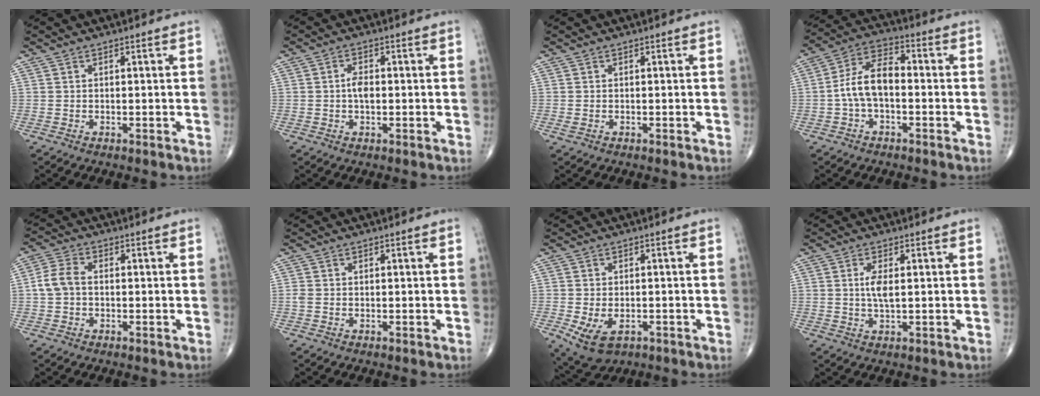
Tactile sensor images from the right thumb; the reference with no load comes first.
{"total": 2.9, "force": [-0.2, 1.6, 2.4], "torque": [-0.042, 0.004, -0.008]}
{"total": 0.7, "force": [-0.1, 0.5, 0.5], "torque": [-0.016, 0.004, 0.001]}
{"total": 9.2, "force": [-1.2, 5.0, 7.6], "torque": [-0.142, 0.037, -0.033]}
{"total": 4.9, "force": [-0.2, 3.5, 3.5], "torque": [-0.075, 0.016, -0.011]}
{"total": 0.8, "force": [0.0, 0.6, 0.5], "torque": [-0.018, 0.002, -0.001]}
{"total": 7.0, "force": [-2.4, 4.3, 4.9], "torque": [-0.088, -0.001, -0.029]}
{"total": 3.5, "force": [0.5, 1.1, 3.3], "torque": [-0.070, -0.005, 0.010]}